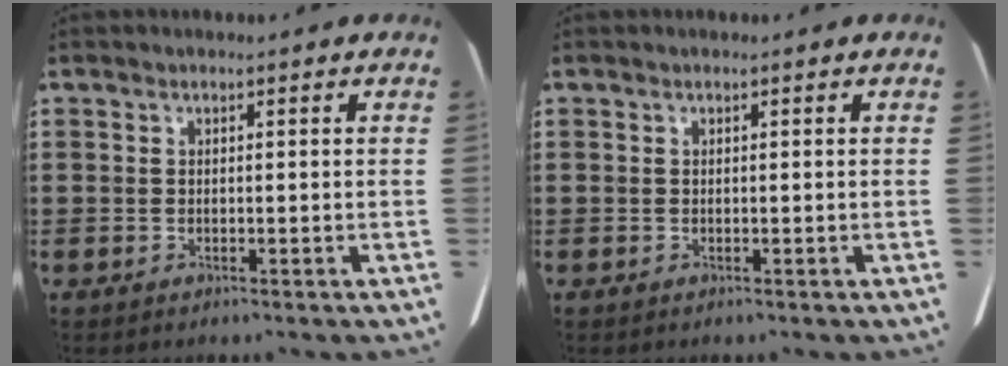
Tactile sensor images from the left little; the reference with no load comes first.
{"total": 0.0}